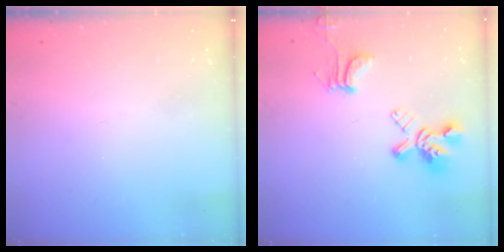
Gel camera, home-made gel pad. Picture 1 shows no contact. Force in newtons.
{"total": 7.3, "press": 7.1, "slide": 1.8}